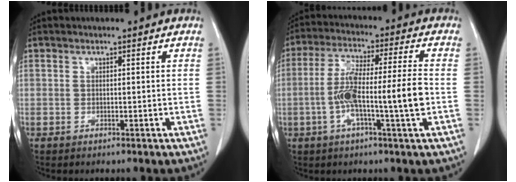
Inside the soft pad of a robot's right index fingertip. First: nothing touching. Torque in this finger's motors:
{"motor_torque": [1.38, -0.32, 0.53, 0.21]}